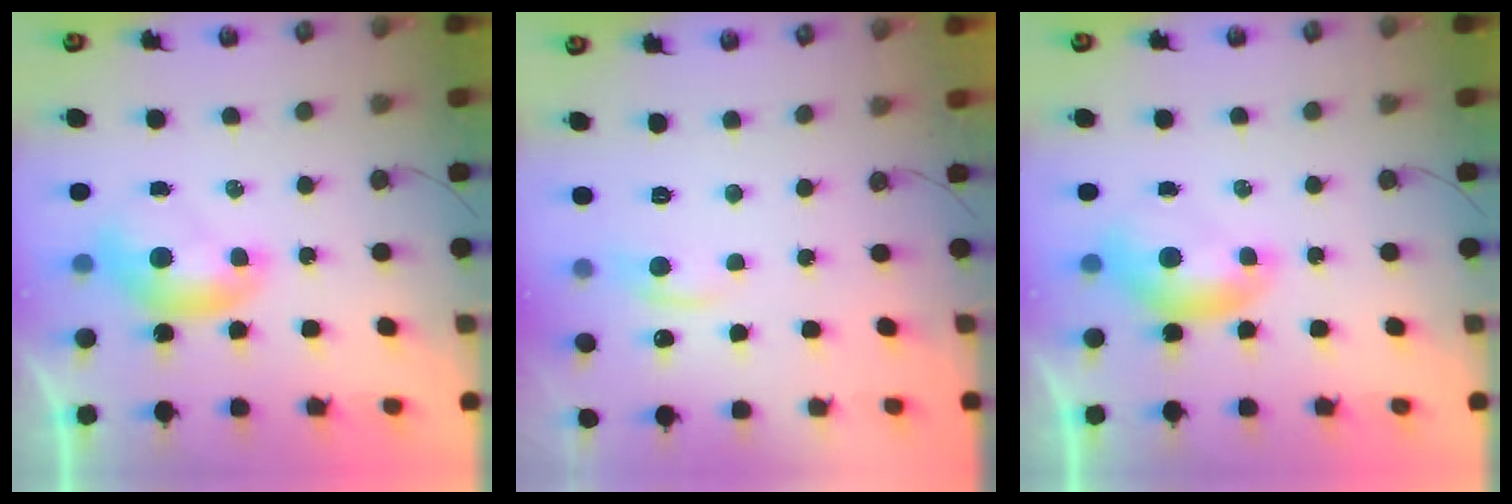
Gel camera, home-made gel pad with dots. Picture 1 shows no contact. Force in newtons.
{"total": 1.8, "press": 1.6, "slide": 0.8}
{"total": 0.0}